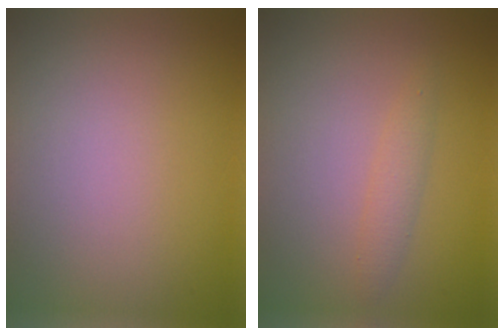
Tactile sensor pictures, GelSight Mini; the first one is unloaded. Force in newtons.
{"total": 1.4, "press": 1.4, "slide": 0.0}